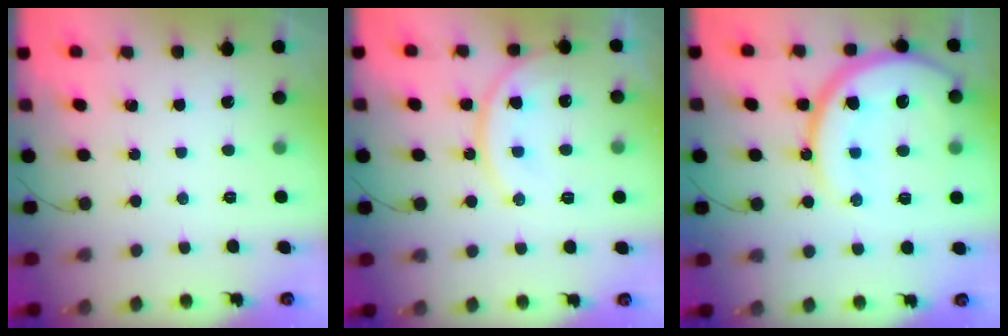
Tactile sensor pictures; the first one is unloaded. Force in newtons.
{"total": 13.5, "press": 13.3, "slide": 1.8}
{"total": 18.3, "press": 18.2, "slide": 2.0}